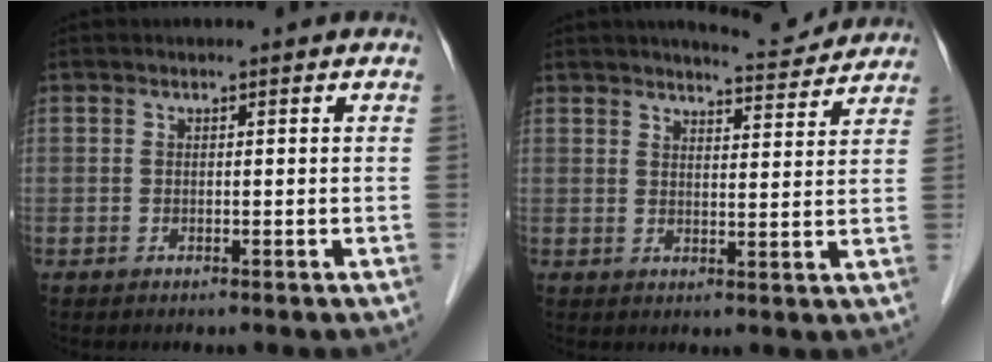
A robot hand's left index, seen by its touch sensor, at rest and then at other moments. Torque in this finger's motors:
{"motor_torque": [1.12, -1.01, 0.40, 0.07]}